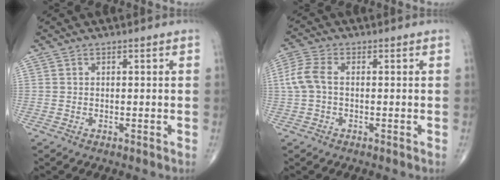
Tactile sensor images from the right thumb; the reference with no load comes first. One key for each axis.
{"total": 5.4, "fx": 0.1, "fy": 3.2, "fz": 4.4, "tx": -0.116, "ty": 0.016, "tz": -0.004}